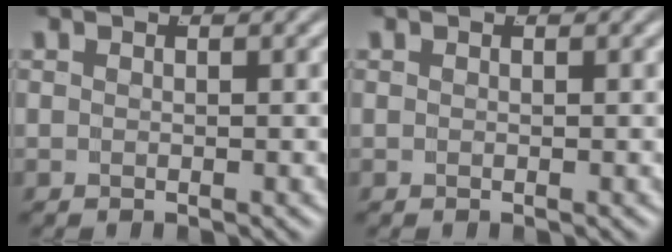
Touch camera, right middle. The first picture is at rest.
{"total": 0.0}